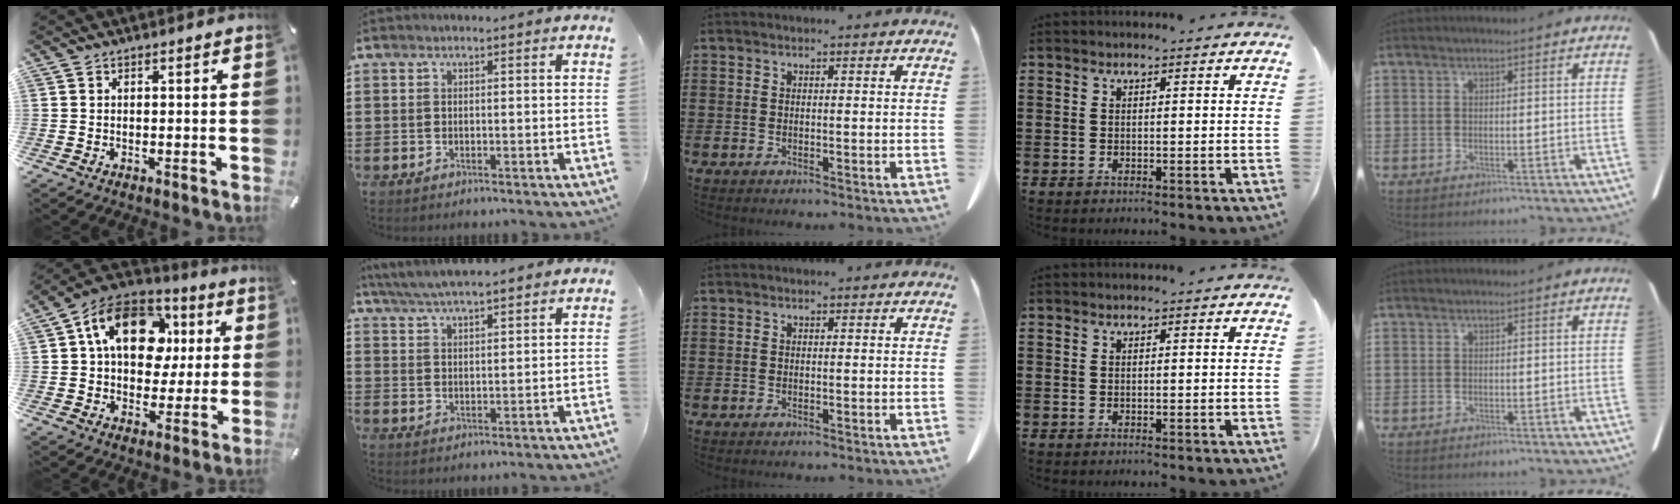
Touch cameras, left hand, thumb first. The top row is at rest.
{"thumb": {"total": 18.2, "force": [5.3, 12.9, 11.6], "torque": [-0.209, -0.002, 0.096]}, "index": {"total": 4.8, "force": [4.5, 0.3, 1.6], "torque": [-0.045, -0.015, 0.080]}}